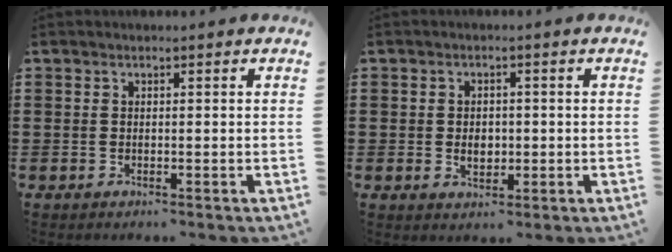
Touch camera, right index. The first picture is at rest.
{"total": 2.8, "force": [-0.3, 2.0, 1.9], "torque": [-0.032, 0.002, -0.009]}